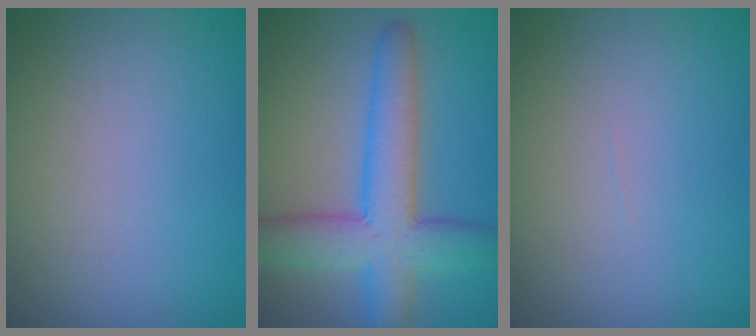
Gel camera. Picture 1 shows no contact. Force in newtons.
{"total": 7.7, "press": 7.7, "slide": 0.2}
{"total": 0.0}